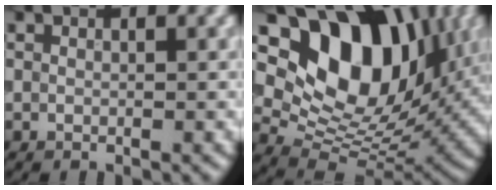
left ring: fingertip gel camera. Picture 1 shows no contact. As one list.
[{"total": 15.0, "force": [5.7, 9.2, 10.3], "torque": [-0.172, 0.021, 0.108]}]